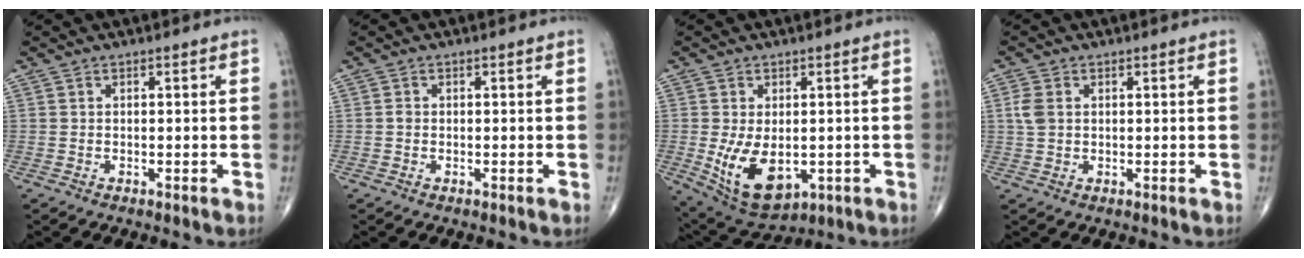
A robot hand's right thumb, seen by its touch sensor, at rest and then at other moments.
{"total": 1.3, "force": [-0.3, 1.0, 0.8], "torque": [-0.011, 0.002, -0.008]}
{"total": 11.5, "force": [-2.1, 6.8, 9.0], "torque": [-0.145, -0.014, -0.013]}
{"total": 3.1, "force": [0.6, 2.2, 2.1], "torque": [-0.051, 0.004, 0.013]}